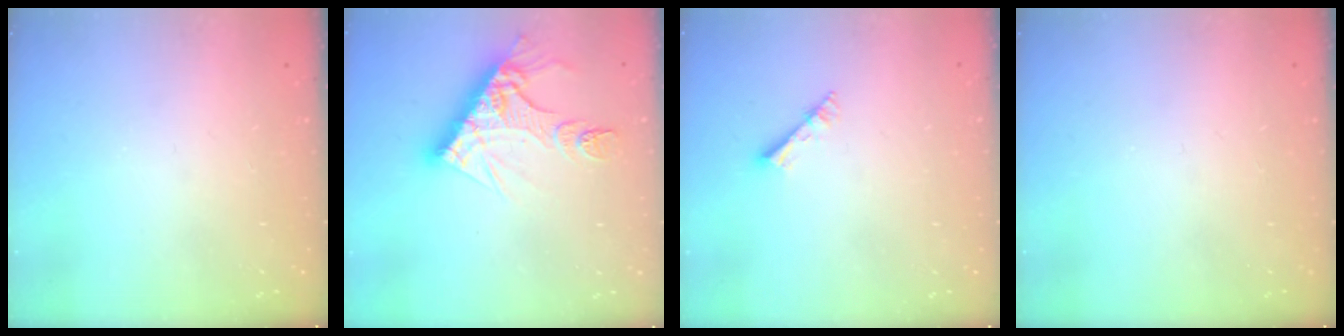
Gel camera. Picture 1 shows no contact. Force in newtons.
{"total": 13.5, "press": 13.4, "slide": 1.2}
{"total": 3.0, "press": 3.0, "slide": 0.3}
{"total": 0.0}